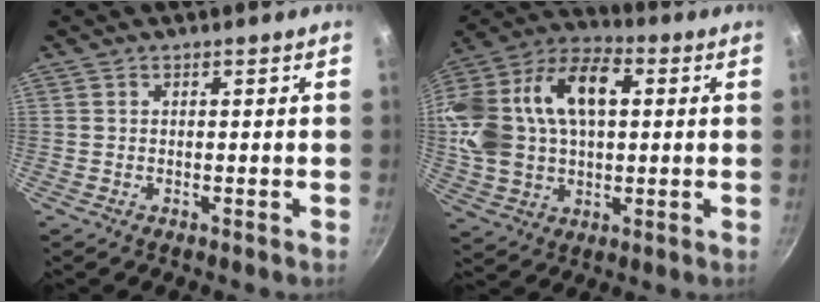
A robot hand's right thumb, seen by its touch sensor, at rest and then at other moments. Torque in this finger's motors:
{"motor_torque": [2.53, 2.48, 1.94, 0.26, 0.32]}